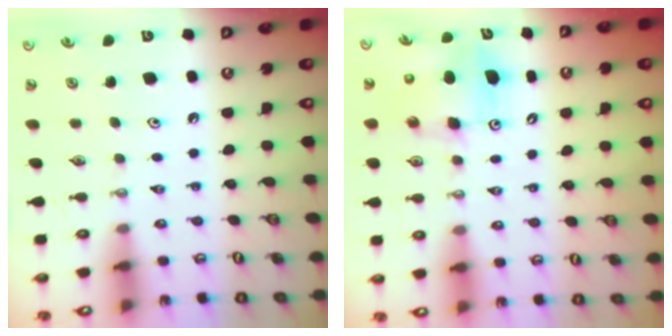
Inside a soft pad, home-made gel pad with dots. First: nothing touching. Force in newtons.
{"total": 8.1, "press": 7.9, "slide": 1.6}